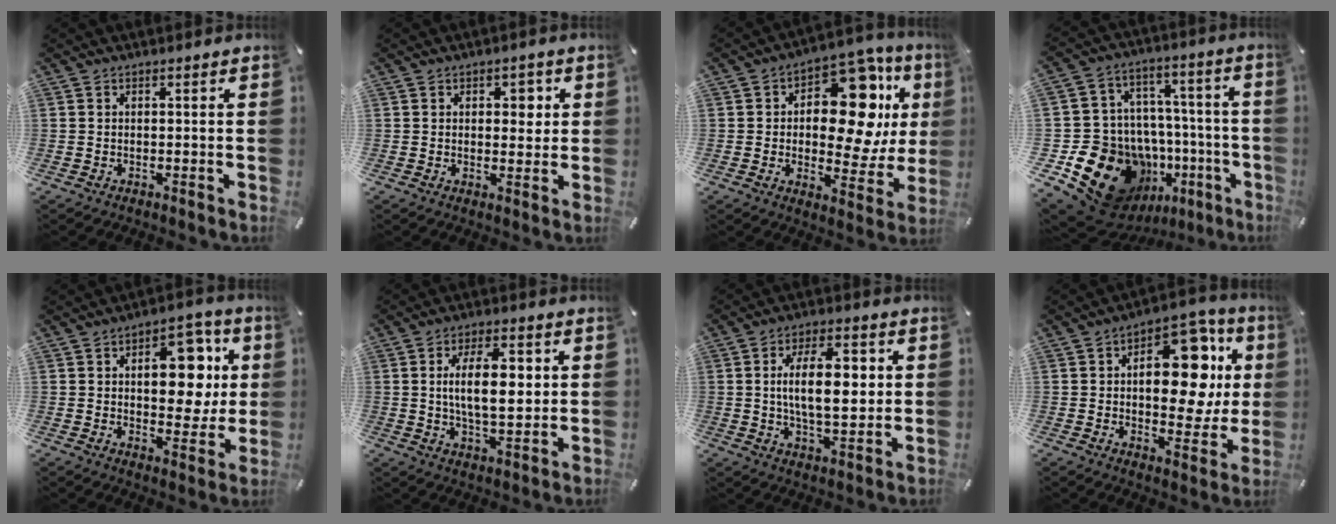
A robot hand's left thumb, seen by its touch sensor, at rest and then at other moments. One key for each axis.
{"total": 3.8, "fx": 1.0, "fy": 2.6, "fz": 2.6, "tx": -0.013, "ty": -0.008, "tz": 0.006}
{"total": 17.5, "fx": 5.5, "fy": 9.8, "fz": 13.5, "tx": -0.178, "ty": -0.038, "tz": 0.090}
{"total": 25.5, "fx": -11.2, "fy": 18.3, "fz": 13.8, "tx": -0.215, "ty": 0.045, "tz": -0.138}
{"total": 15.3, "fx": 3.4, "fy": 9.6, "fz": 11.5, "tx": -0.136, "ty": -0.008, "tz": 0.053}
{"total": 12.6, "fx": 2.1, "fy": 6.1, "fz": 10.8, "tx": -0.179, "ty": -0.003, "tz": 0.028}
{"total": 14.4, "fx": 2.0, "fy": 7.2, "fz": 12.3, "tx": -0.199, "ty": 0.003, "tz": 0.027}
{"total": 20.2, "fx": 4.6, "fy": 11.6, "fz": 15.9, "tx": -0.194, "ty": -0.026, "tz": 0.072}